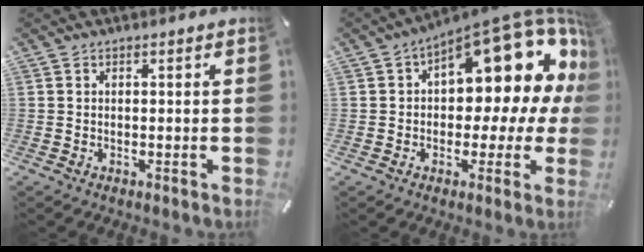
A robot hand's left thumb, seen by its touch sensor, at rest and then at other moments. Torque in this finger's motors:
{"motor_torque": [1.93, 2.01, 0.90, -0.51, 0.24]}